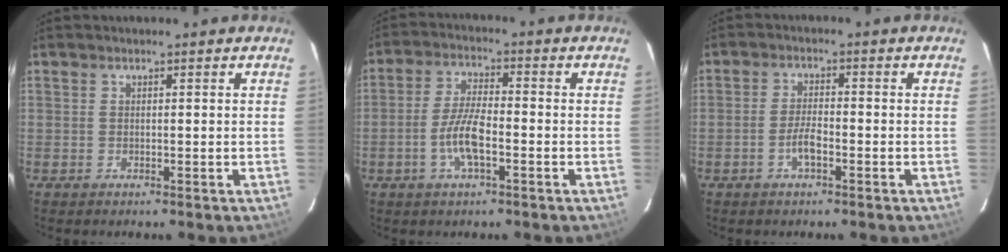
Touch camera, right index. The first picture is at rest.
{"total": 7.1, "force": [-2.6, 2.0, 6.3], "torque": [-0.131, 0.003, -0.053]}
{"total": 3.6, "force": [-1.8, 1.1, 2.9], "torque": [-0.064, 0.004, -0.034]}